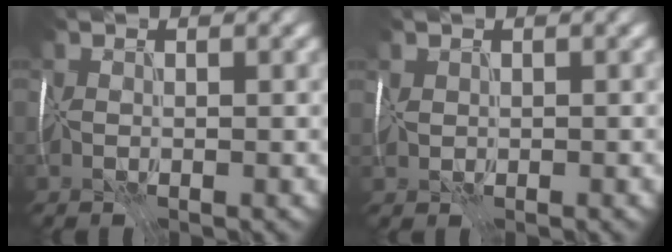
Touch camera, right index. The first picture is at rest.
{"total": 0.0}